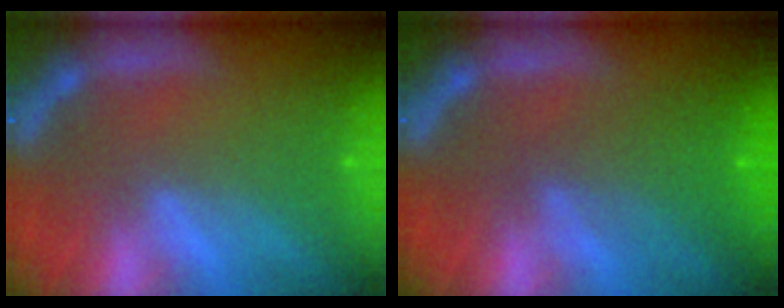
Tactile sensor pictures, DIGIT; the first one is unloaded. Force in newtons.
{"total": 4.1}